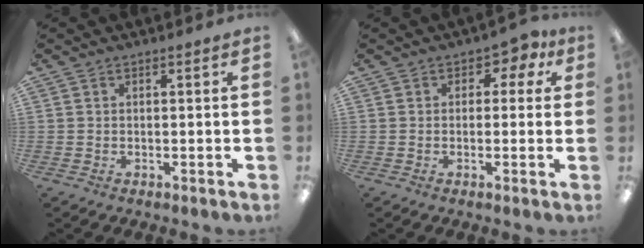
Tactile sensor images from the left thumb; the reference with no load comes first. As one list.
[{"total": 3.1, "force": [0.6, 2.5, 1.6], "torque": [-0.012, 0.000, 0.005]}]